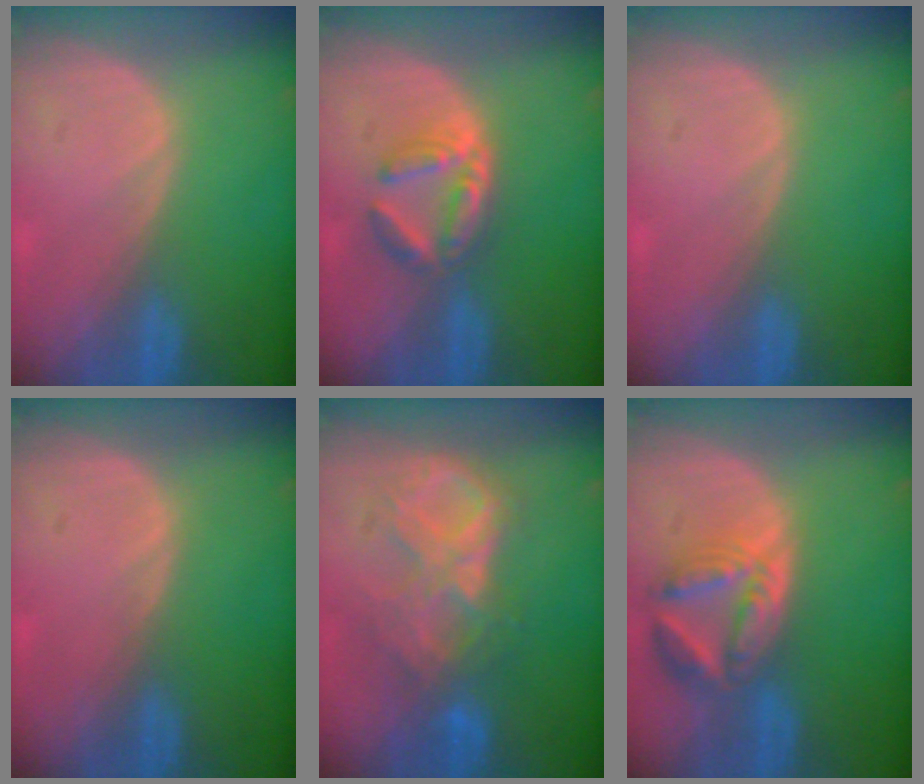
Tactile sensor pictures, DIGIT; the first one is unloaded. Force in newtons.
{"total": 5.3, "press": 5.2, "slide": 0.8}
{"total": 0.0}
{"total": 0.0}
{"total": 8.7, "press": 7.7, "slide": 4.1}
{"total": 8.1, "press": 7.2, "slide": 3.7}